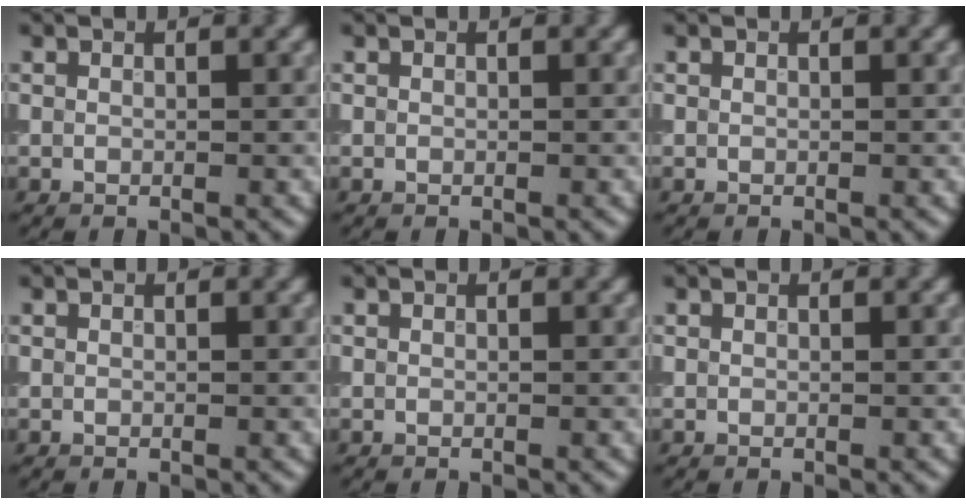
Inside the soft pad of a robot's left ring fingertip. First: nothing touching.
{"total": 0.0}
{"total": 0.0}
{"total": 0.0}
{"total": 0.0}
{"total": 0.0}